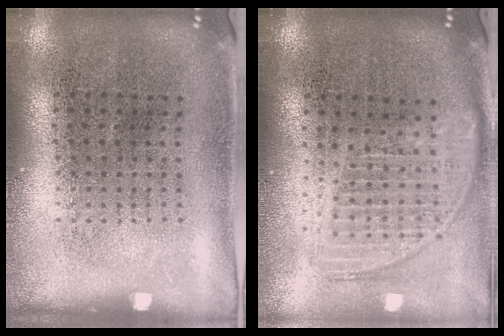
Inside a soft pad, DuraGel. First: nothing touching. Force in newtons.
{"total": 1.8, "press": 1.5, "slide": 0.9}